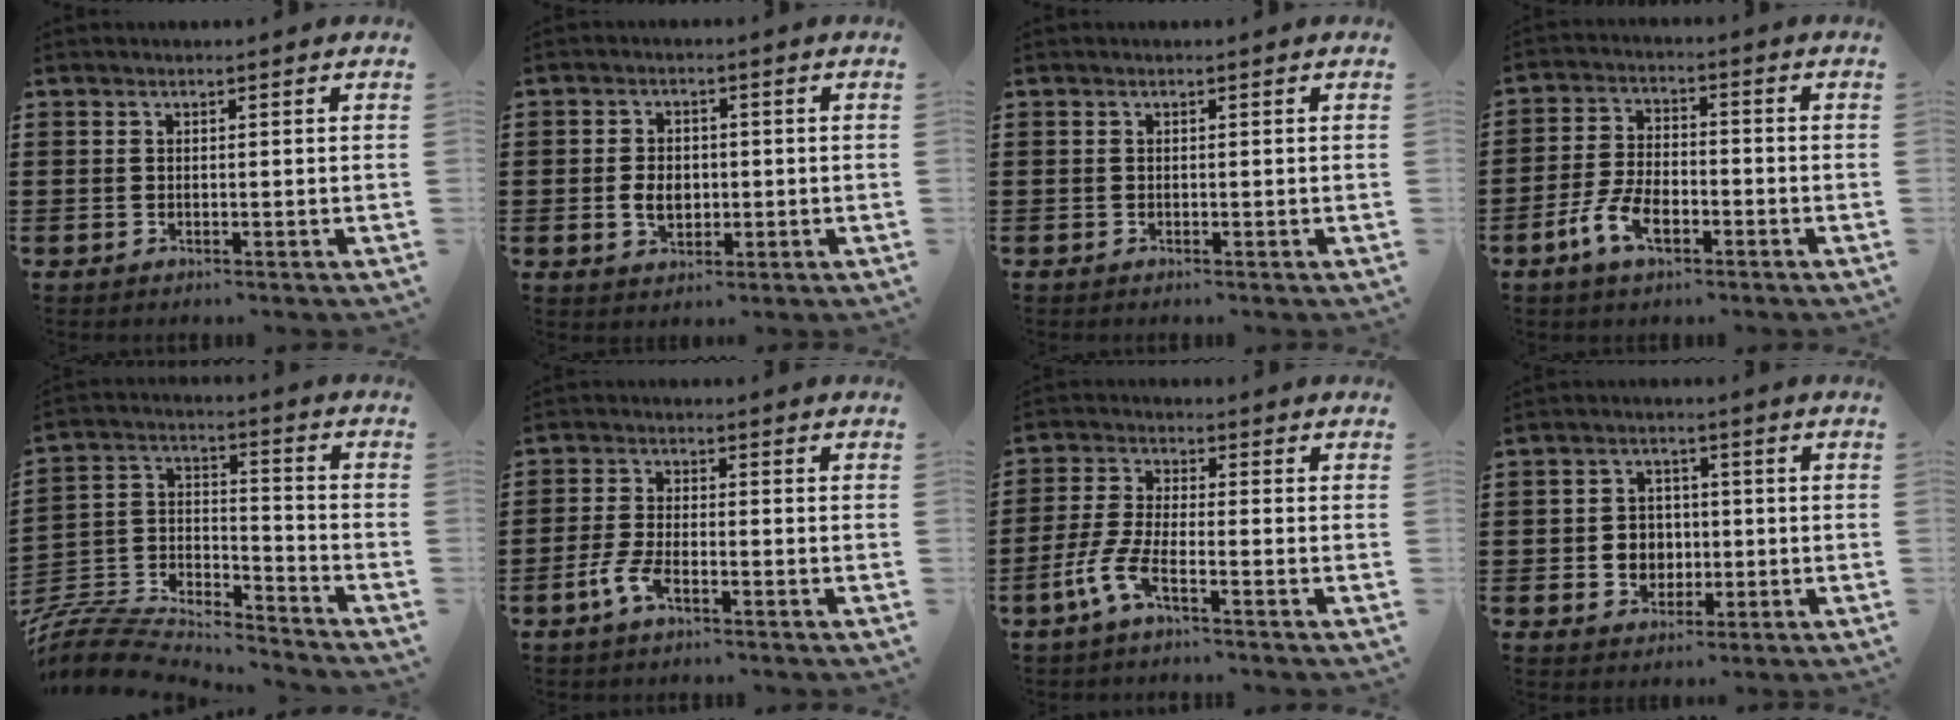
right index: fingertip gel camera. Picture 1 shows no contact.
{"total": 4.0, "force": [-0.5, 2.9, 2.7], "torque": [-0.048, 0.004, -0.012]}
{"total": 0.0}
{"total": 6.7, "force": [-3.3, 3.3, 4.9], "torque": [-0.121, -0.003, -0.068]}
{"total": 8.1, "force": [-7.7, 1.9, 1.5], "torque": [-0.047, 0.001, -0.156]}
{"total": 4.1, "force": [-2.4, 1.1, 3.0], "torque": [-0.079, -0.004, -0.053]}
{"total": 5.4, "force": [-3.4, 1.1, 4.0], "torque": [-0.110, -0.016, -0.071]}
{"total": 4.1, "force": [-0.6, 3.8, 1.4], "torque": [-0.033, 0.006, -0.016]}